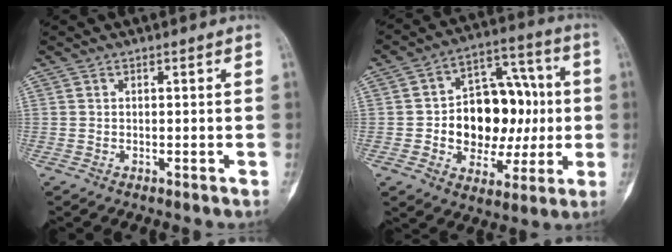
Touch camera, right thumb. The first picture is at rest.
{"total": 18.6, "force": [-0.5, 12.9, 13.3], "torque": [-0.146, 0.037, 0.001]}